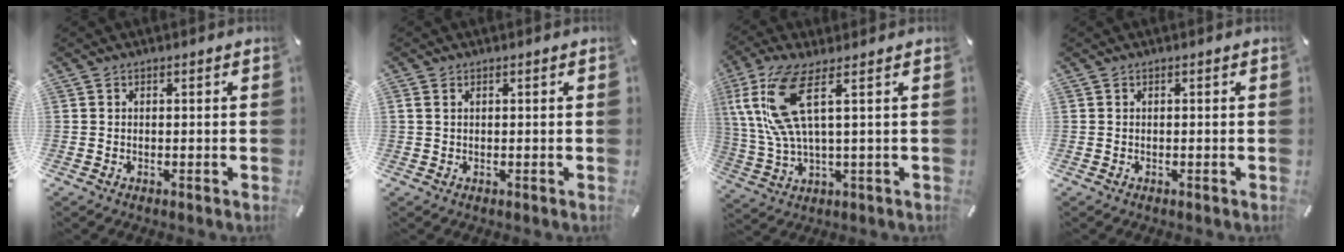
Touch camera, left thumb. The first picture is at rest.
{"total": 0.8, "force": [0.4, 0.5, 0.6], "torque": [-0.012, 0.004, 0.006]}
{"total": 13.1, "force": [4.1, 3.9, 11.9], "torque": [-0.267, -0.012, 0.070]}
{"total": 0.0}